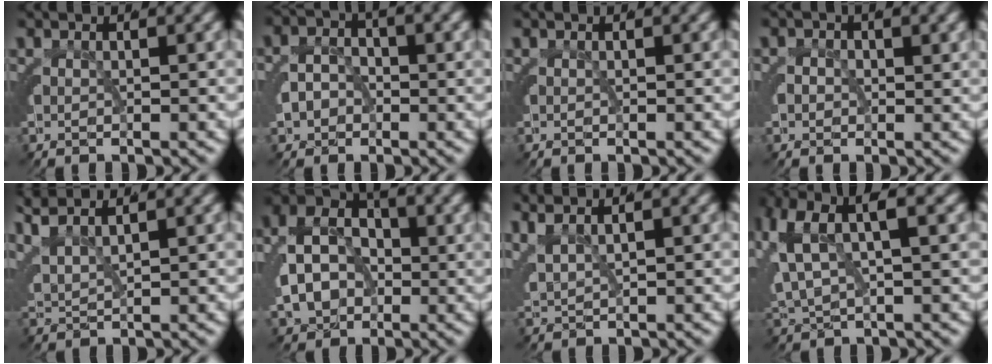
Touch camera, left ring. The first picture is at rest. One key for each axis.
{"total": 4.9, "fx": -0.7, "fy": 4.5, "fz": 1.7, "tx": -0.036, "ty": -0.016, "tz": -0.008}
{"total": 0.0}
{"total": 2.4, "fx": -0.2, "fy": 2.3, "fz": 0.7, "tx": -0.013, "ty": -0.012, "tz": 0.001}
{"total": 5.5, "fx": 2.6, "fy": 4.2, "fz": 2.4, "tx": -0.094, "ty": -0.002, "tz": 0.039}
{"total": 10.2, "fx": 0.1, "fy": 8.9, "fz": 4.9, "tx": -0.080, "ty": -0.010, "tz": -0.008}
{"total": 4.9, "fx": 1.6, "fy": 4.1, "fz": 2.2, "tx": -0.074, "ty": -0.008, "tz": 0.025}
{"total": 7.2, "fx": 1.8, "fy": 5.0, "fz": 4.8, "tx": -0.118, "ty": 0.000, "tz": 0.031}